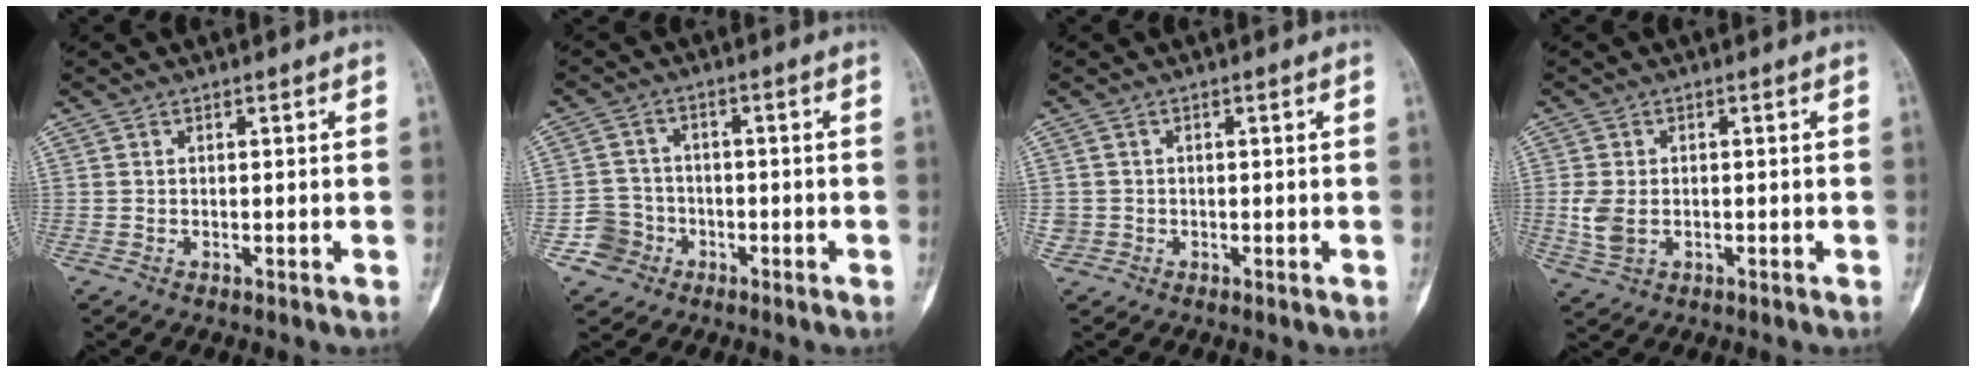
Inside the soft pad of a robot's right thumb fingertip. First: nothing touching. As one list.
[{"total": 5.3, "force": [-2.5, 4.7, 0.1], "torque": [0.032, 0.019, -0.047]}, {"total": 1.5, "force": [-0.3, 1.5, 0.1], "torque": [0.011, 0.006, -0.006]}, {"total": 4.7, "force": [-0.6, 3.1, 3.4], "torque": [-0.076, -0.002, -0.008]}]